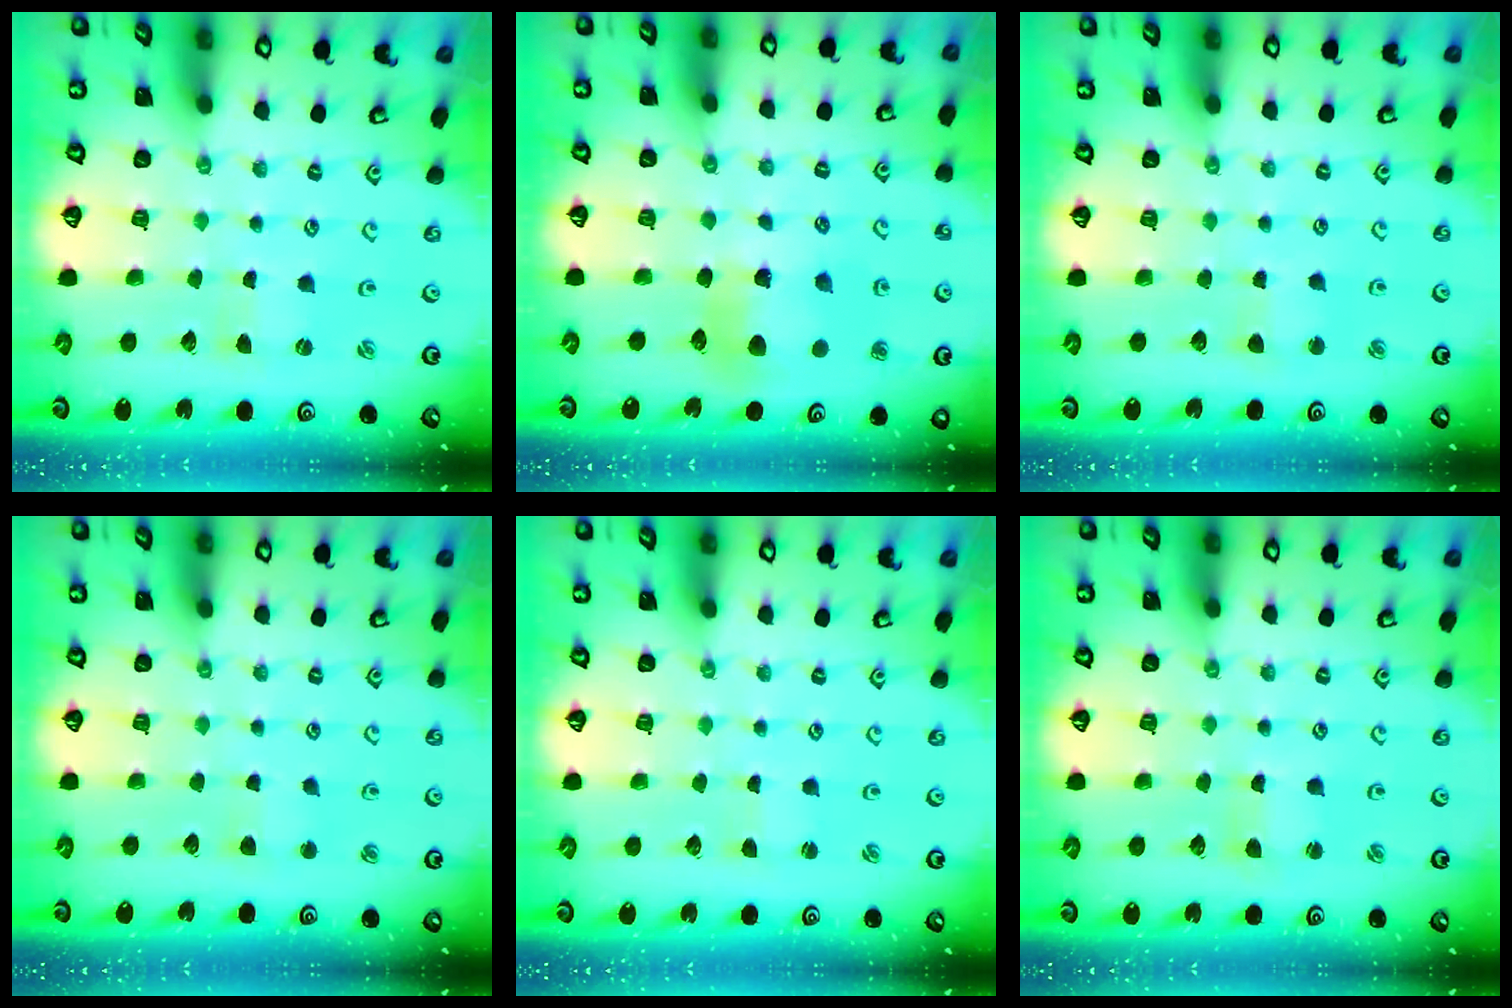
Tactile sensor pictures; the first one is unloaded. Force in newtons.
{"total": 8.2, "press": 8.1, "slide": 0.7}
{"total": 3.1, "press": 3.1, "slide": 0.3}
{"total": 2.9, "press": 2.8, "slide": 0.4}
{"total": 0.0}
{"total": 1.8, "press": 1.8, "slide": 0.3}